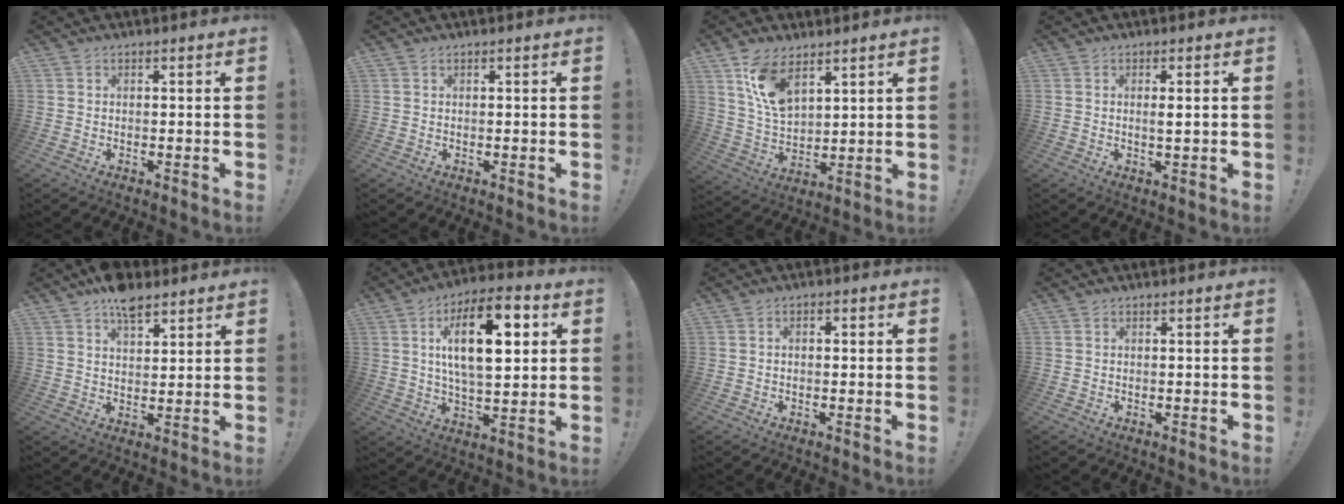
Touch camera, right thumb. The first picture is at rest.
{"total": 0.0}
{"total": 11.8, "force": [7.1, 6.4, 6.9], "torque": [-0.127, -0.028, 0.137]}
{"total": 2.0, "force": [0.4, 0.1, 1.9], "torque": [-0.029, -0.006, 0.004]}
{"total": 8.3, "force": [5.9, 4.0, 4.2], "torque": [-0.064, -0.027, 0.107]}
{"total": 19.1, "force": [5.5, 8.3, 16.3], "torque": [-0.253, -0.008, 0.077]}
{"total": 1.3, "force": [-0.5, 0.8, 0.9], "torque": [-0.006, 0.002, -0.012]}
{"total": 0.0}